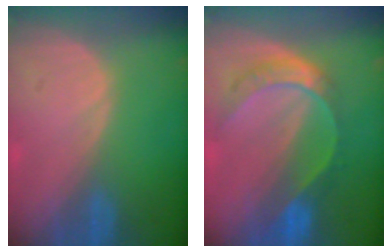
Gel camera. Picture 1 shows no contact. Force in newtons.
{"total": 7.7, "press": 6.4, "slide": 4.3}